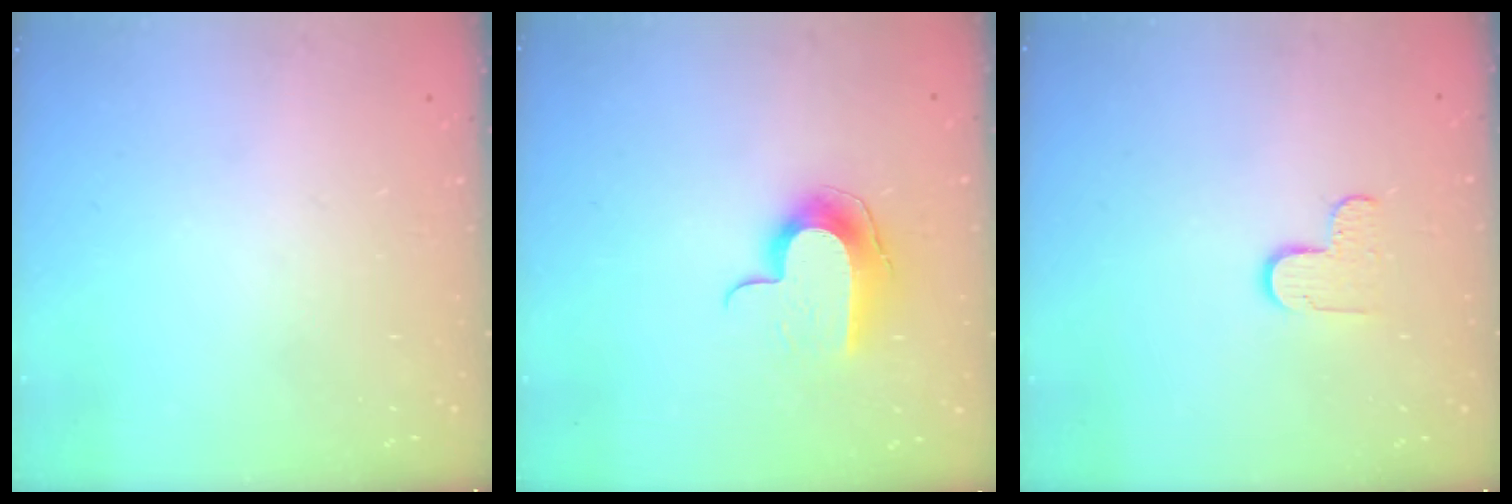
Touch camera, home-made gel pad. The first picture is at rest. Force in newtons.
{"total": 9.8, "press": 9.8, "slide": 0.6}
{"total": 5.3, "press": 5.3, "slide": 0.5}